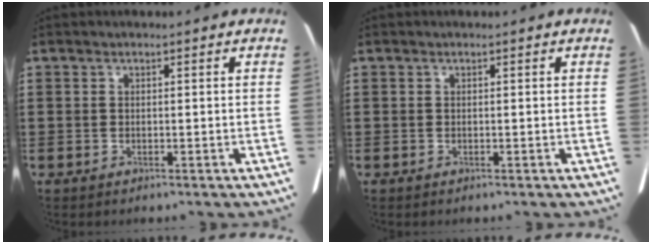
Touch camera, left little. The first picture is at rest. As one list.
[{"total": 0.0}]